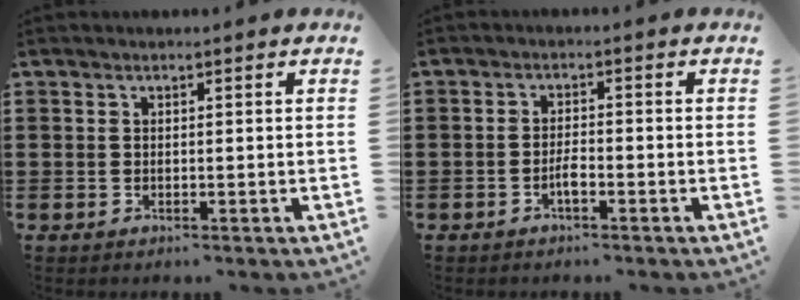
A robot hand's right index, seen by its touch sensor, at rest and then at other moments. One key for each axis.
{"total": 2.3, "fx": -1.2, "fy": 0.6, "fz": 1.8, "tx": -0.042, "ty": 0.001, "tz": -0.025}